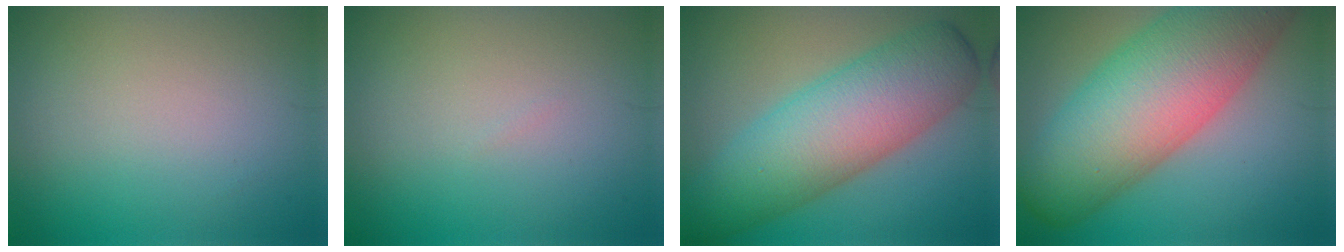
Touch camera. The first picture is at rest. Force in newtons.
{"total": 0.0}
{"total": 10.1, "press": 10.1, "slide": 0.3}
{"total": 13.3, "press": 13.3, "slide": 0.6}